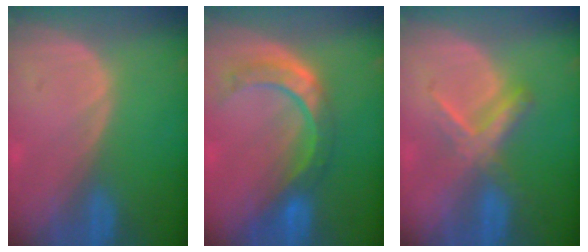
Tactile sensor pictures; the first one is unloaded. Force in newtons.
{"total": 8.5, "press": 7.2, "slide": 4.6}
{"total": 5.5, "press": 5.4, "slide": 1.1}